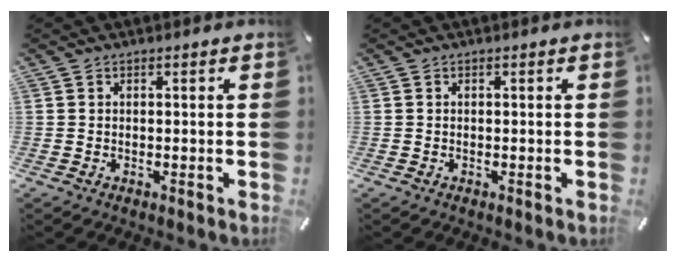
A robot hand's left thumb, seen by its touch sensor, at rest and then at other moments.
{"total": 0.0}